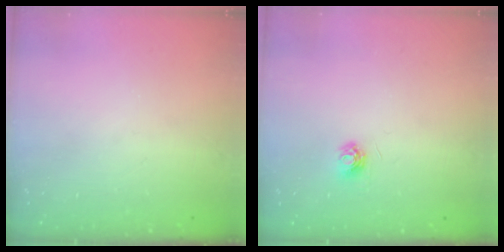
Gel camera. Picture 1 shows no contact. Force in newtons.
{"total": 4.5, "press": 4.5, "slide": 0.5}